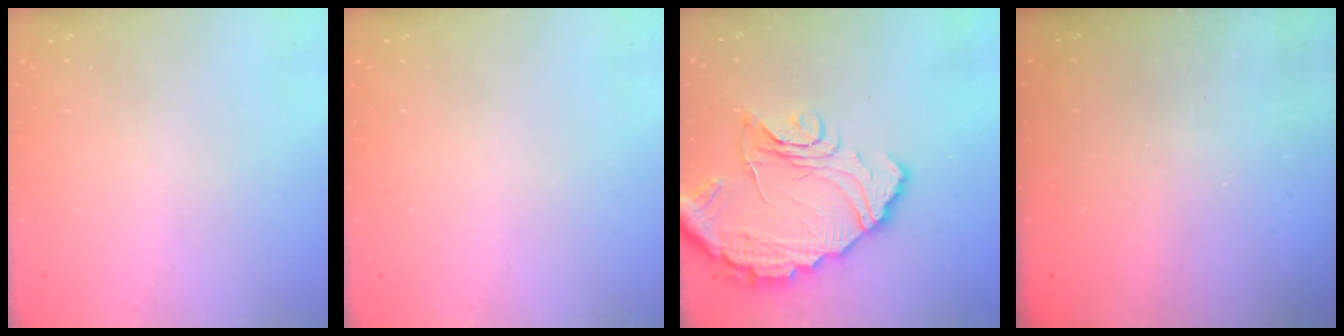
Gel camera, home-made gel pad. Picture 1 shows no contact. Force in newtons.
{"total": 0.0}
{"total": 17.5, "press": 17.5, "slide": 1.1}
{"total": 3.0, "press": 3.0, "slide": 0.1}